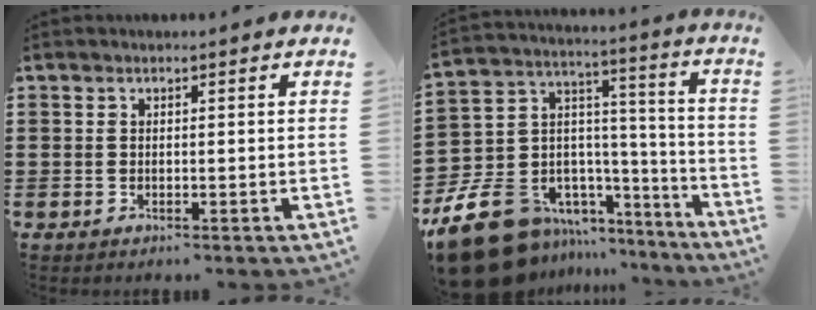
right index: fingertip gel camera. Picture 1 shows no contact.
{"total": 15.4, "force": [-9.3, 10.8, 5.9], "torque": [-0.153, 0.035, -0.156]}